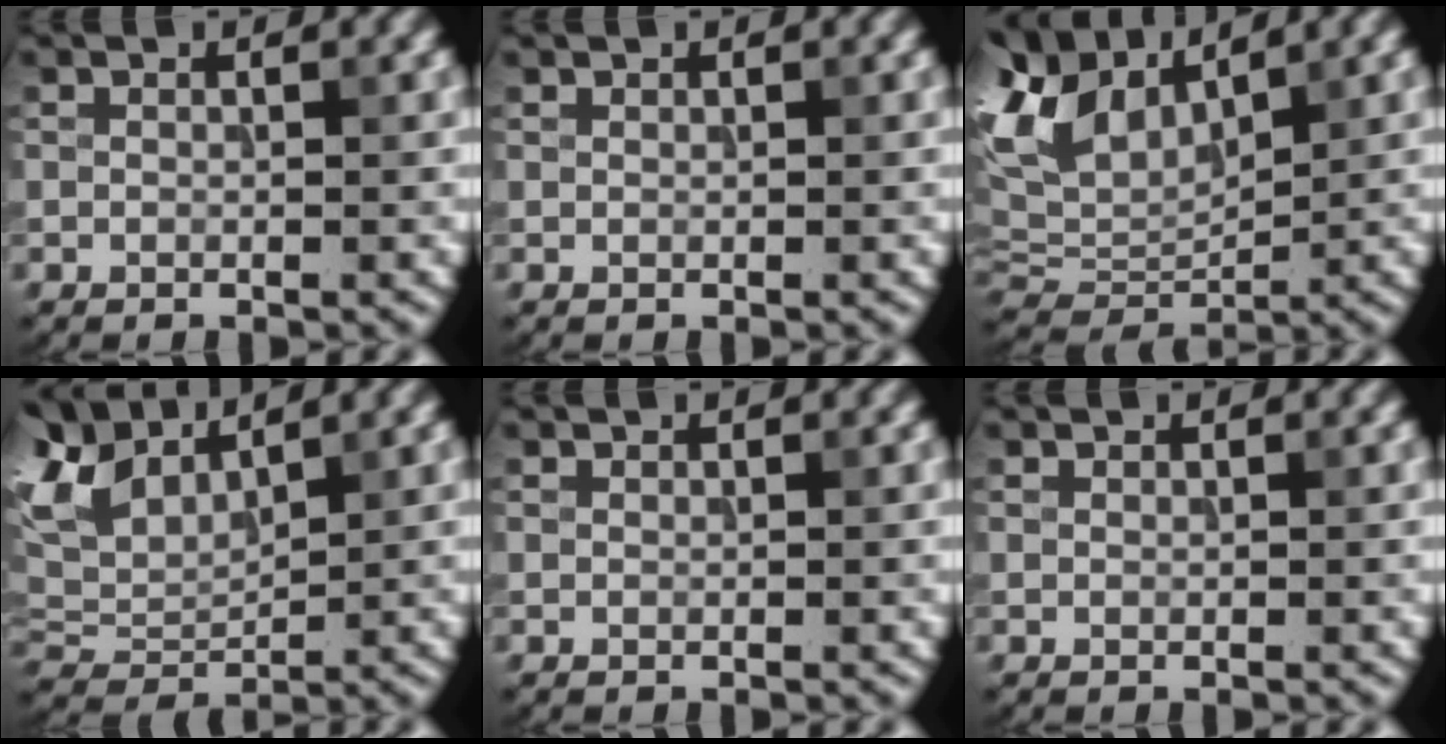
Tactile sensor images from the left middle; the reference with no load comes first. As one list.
[{"total": 0.0}, {"total": 7.9, "force": [4.5, 4.4, 4.8], "torque": [-0.116, 0.021, 0.086]}, {"total": 6.3, "force": [4.2, 3.2, 3.4], "torque": [-0.082, 0.022, 0.081]}, {"total": 0.0}, {"total": 0.0}]